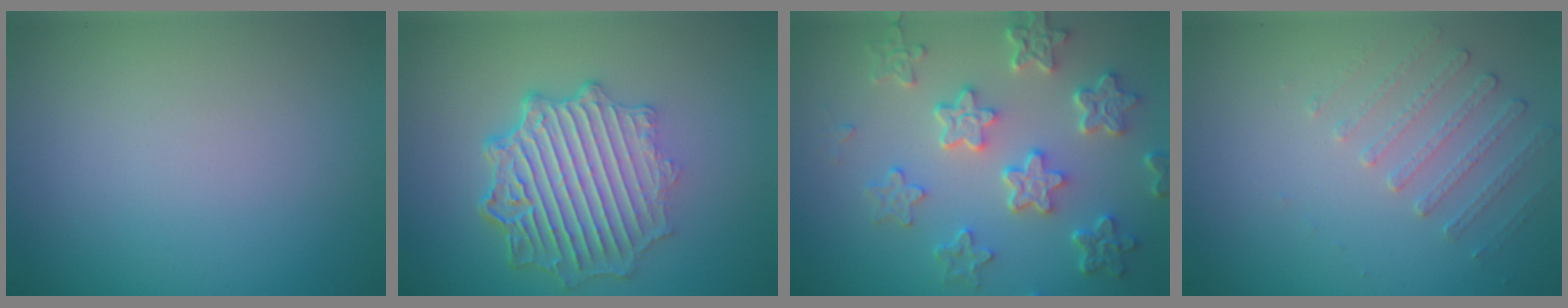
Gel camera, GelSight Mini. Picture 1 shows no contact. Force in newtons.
{"total": 7.1, "press": 5.3, "slide": 4.7}
{"total": 6.1, "press": 4.7, "slide": 4.0}
{"total": 1.7, "press": 1.2, "slide": 1.2}